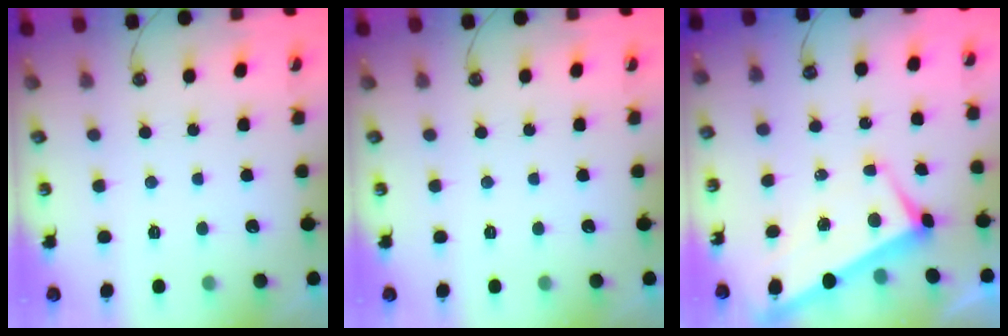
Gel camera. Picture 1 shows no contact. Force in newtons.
{"total": 0.0}
{"total": 2.9, "press": 2.8, "slide": 0.9}